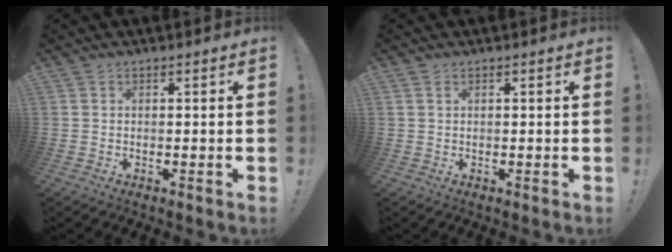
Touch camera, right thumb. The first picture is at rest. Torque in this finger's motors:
{"motor_torque": [0.06, 0.00, 0.03, -0.19, 0.02]}